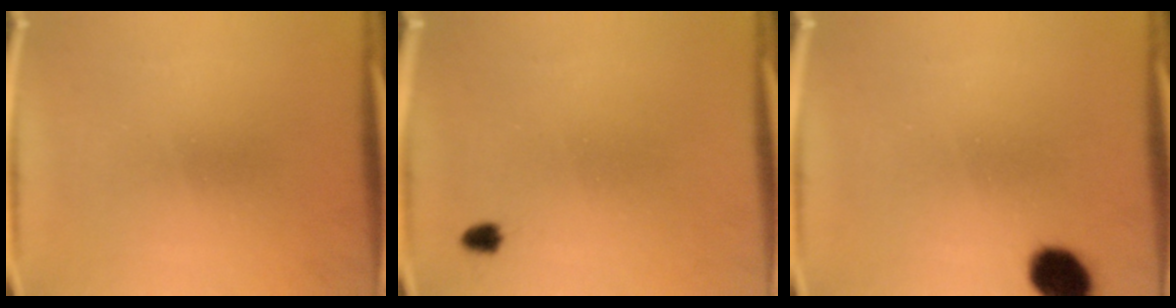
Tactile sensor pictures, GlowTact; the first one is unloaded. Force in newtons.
{"total": 1.5}
{"total": 7.4}